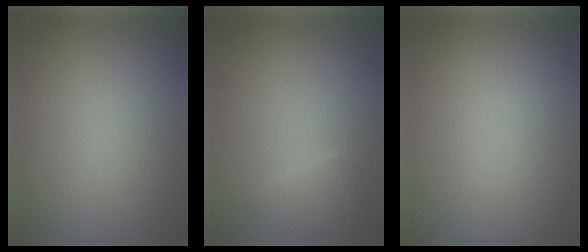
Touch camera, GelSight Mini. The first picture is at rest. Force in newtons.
{"total": 1.5, "press": 1.5, "slide": 0.1}
{"total": 0.0}